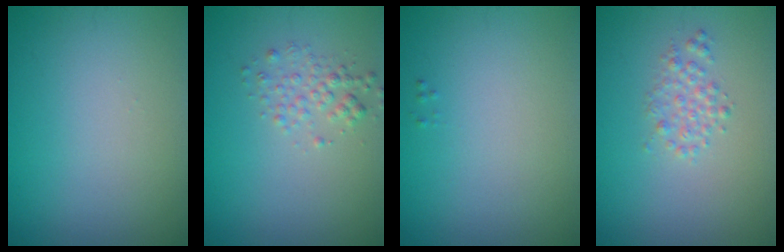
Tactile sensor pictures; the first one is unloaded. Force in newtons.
{"total": 1.7, "press": 1.7, "slide": 0.1}
{"total": 0.0}
{"total": 1.6, "press": 1.6, "slide": 0.1}